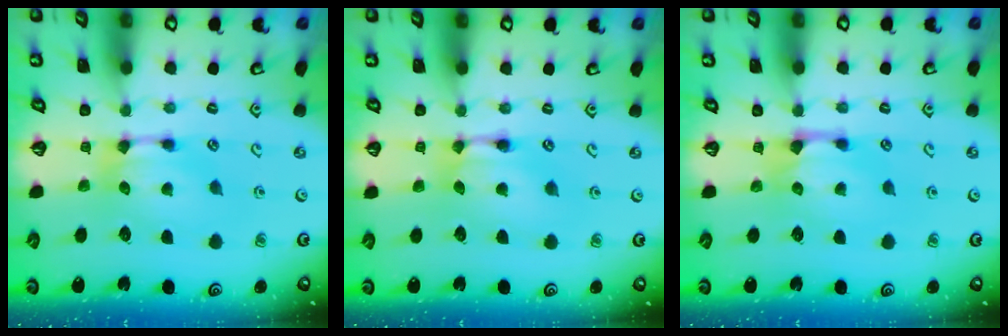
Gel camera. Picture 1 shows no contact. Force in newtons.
{"total": 1.5, "press": 1.5, "slide": 0.1}
{"total": 0.6, "press": 0.1, "slide": 0.6}